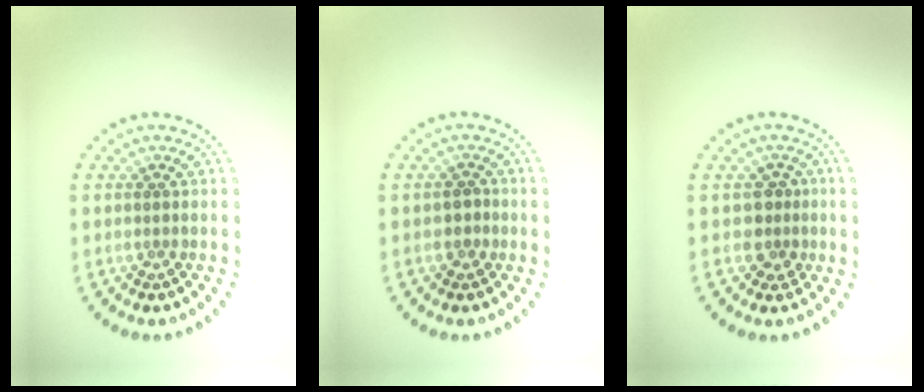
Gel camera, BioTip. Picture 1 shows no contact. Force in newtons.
{"total": 0.9, "press": 0.7, "slide": 0.6}
{"total": 2.0, "press": 1.7, "slide": 1.2}